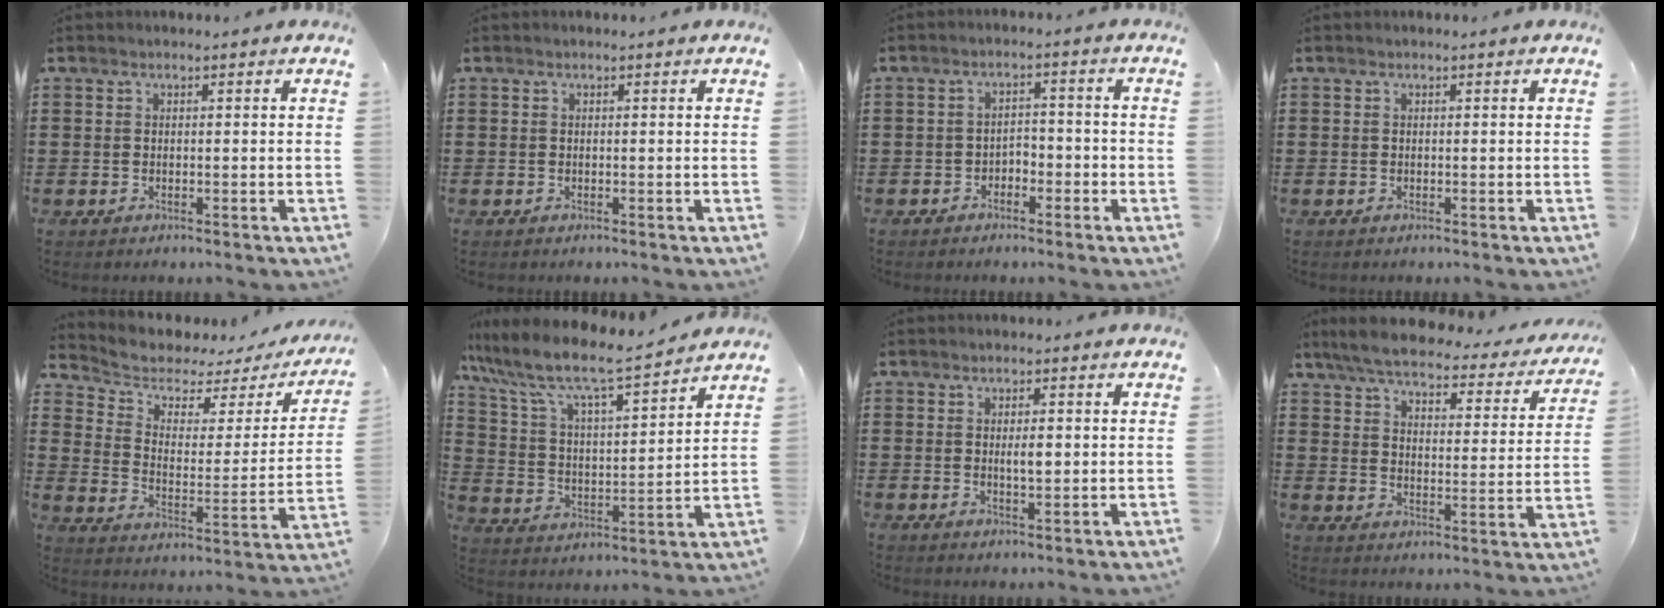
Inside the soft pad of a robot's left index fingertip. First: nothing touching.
{"total": 0.0}
{"total": 2.6, "force": [-2.4, 1.1, 0.4], "torque": [-0.015, 0.004, -0.053]}
{"total": 0.0}
{"total": 4.2, "force": [3.3, 2.2, 1.0], "torque": [-0.050, -0.024, 0.050]}
{"total": 7.9, "force": [6.6, 1.3, 4.2], "torque": [-0.111, -0.042, 0.107]}
{"total": 2.3, "force": [0.2, 0.8, 2.2], "torque": [-0.035, -0.002, -0.001]}
{"total": 5.2, "force": [4.7, 1.1, 1.9], "torque": [-0.063, -0.025, 0.078]}